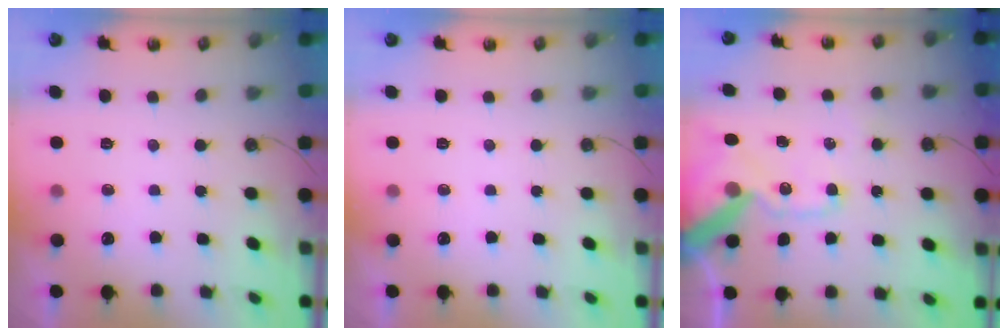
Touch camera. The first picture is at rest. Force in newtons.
{"total": 0.0}
{"total": 16.2, "press": 16.0, "slide": 2.3}